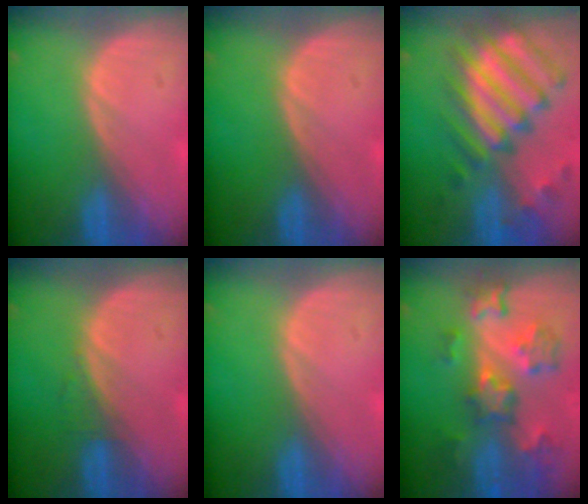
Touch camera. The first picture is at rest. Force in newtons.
{"total": 0.0}
{"total": 12.1, "press": 10.4, "slide": 6.1}
{"total": 1.2, "press": 1.2, "slide": 0.1}
{"total": 0.0}
{"total": 9.2, "press": 8.1, "slide": 4.4}